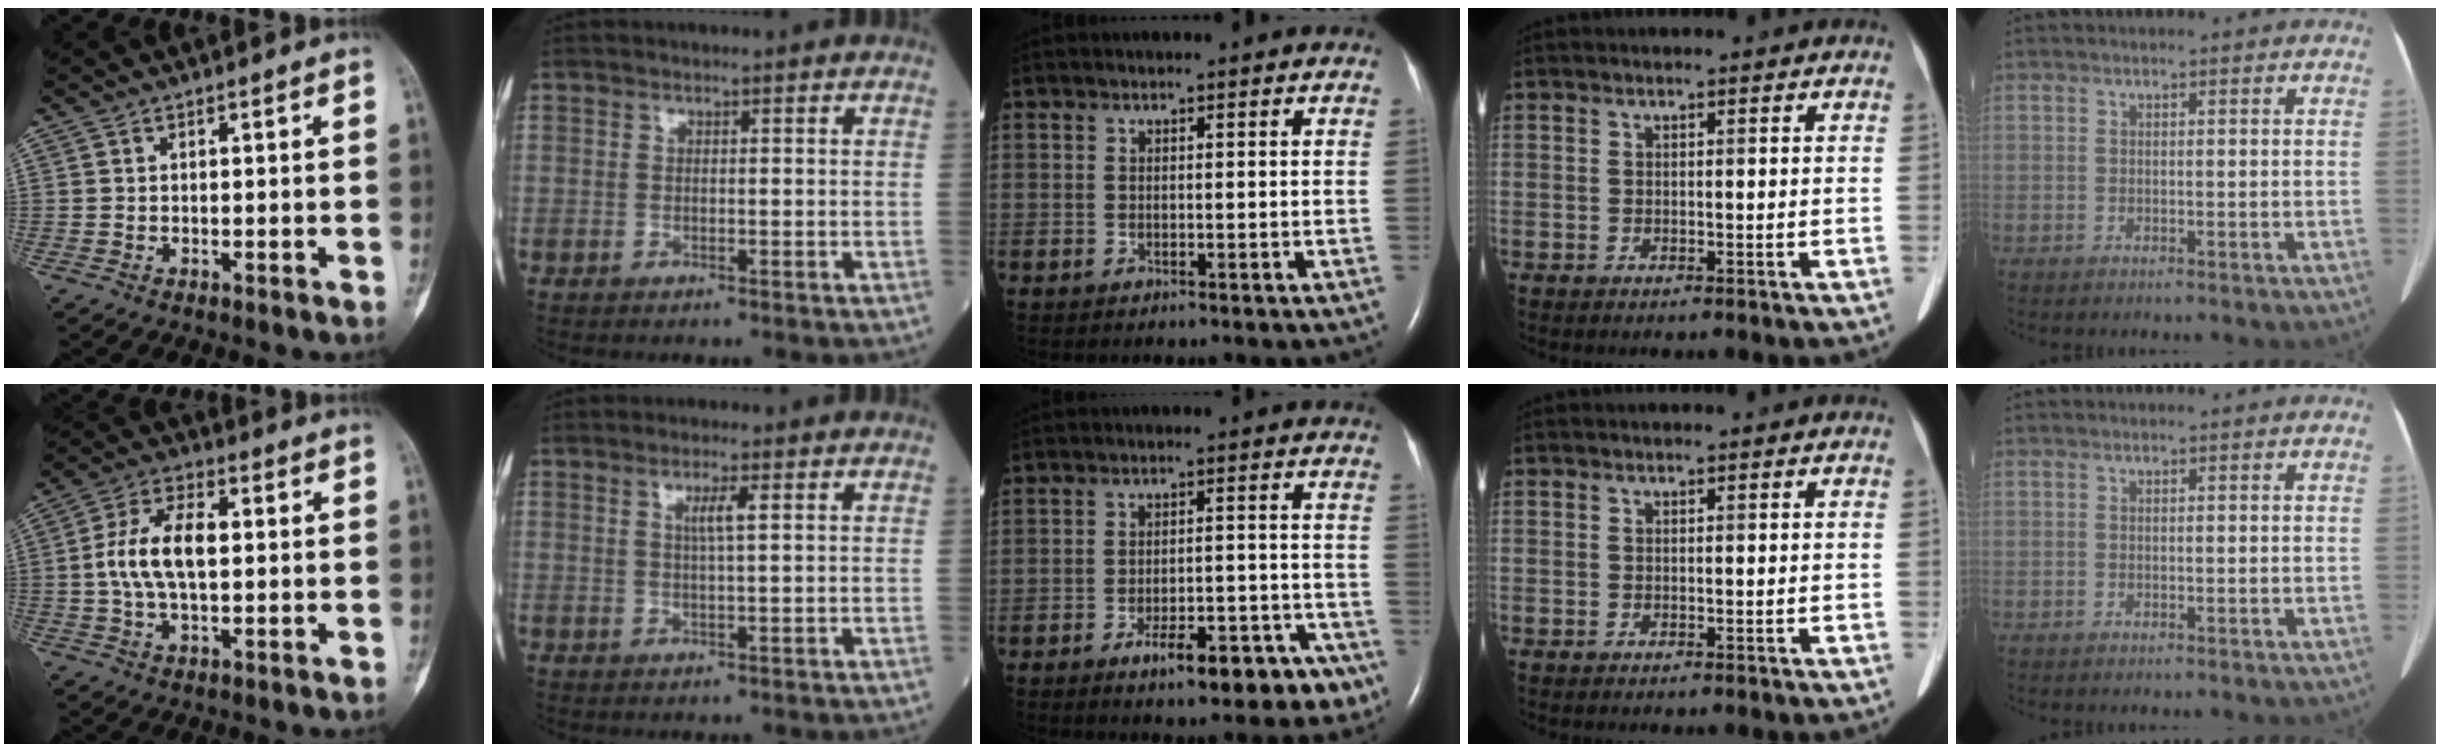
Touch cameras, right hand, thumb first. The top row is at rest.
{"thumb": {"total": 10.8, "force": [0.6, 5.5, 9.2], "torque": [-0.184, 0.016, 0.009]}, "index": {"total": 2.6, "force": [0.9, -0.1, 2.4], "torque": [-0.047, -0.001, 0.015]}, "middle": {"total": 10.6, "force": [-6.8, 3.6, 7.3], "torque": [-0.085, 0.016, -0.093]}}